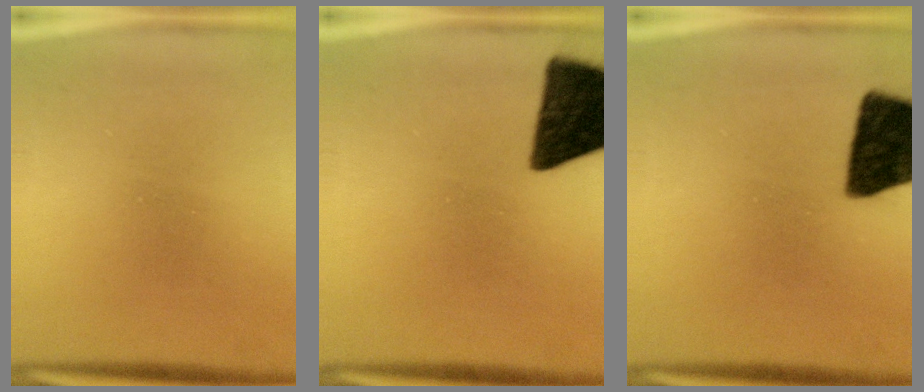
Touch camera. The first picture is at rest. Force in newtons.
{"total": 15.1}
{"total": 16.8}